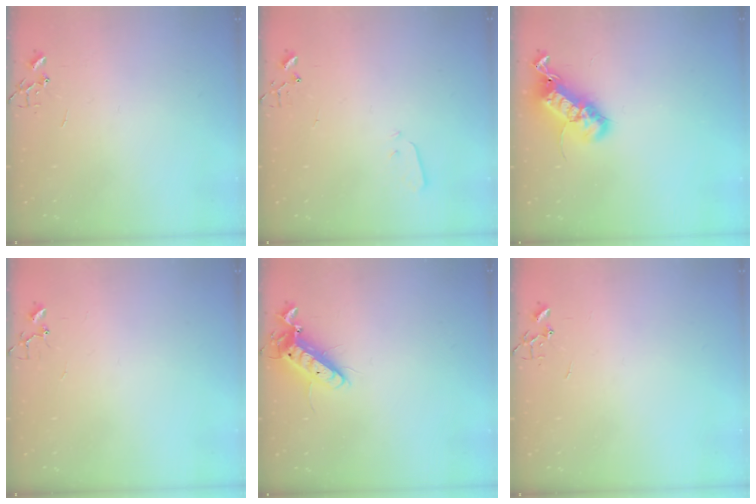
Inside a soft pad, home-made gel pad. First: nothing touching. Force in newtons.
{"total": 2.2, "press": 2.1, "slide": 0.3}
{"total": 21.0, "press": 21.0, "slide": 0.4}
{"total": 3.8, "press": 3.7, "slide": 0.3}
{"total": 11.9, "press": 11.7, "slide": 2.2}
{"total": 0.0}